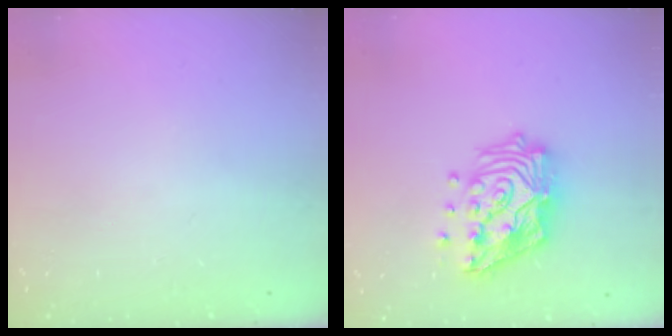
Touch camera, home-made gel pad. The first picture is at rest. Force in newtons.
{"total": 17.5, "press": 17.3, "slide": 2.1}